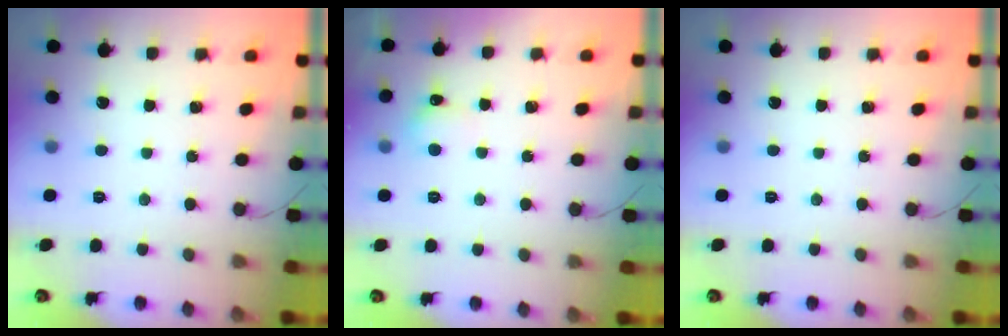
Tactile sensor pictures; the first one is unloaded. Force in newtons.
{"total": 5.4, "press": 5.2, "slide": 1.5}
{"total": 0.0}